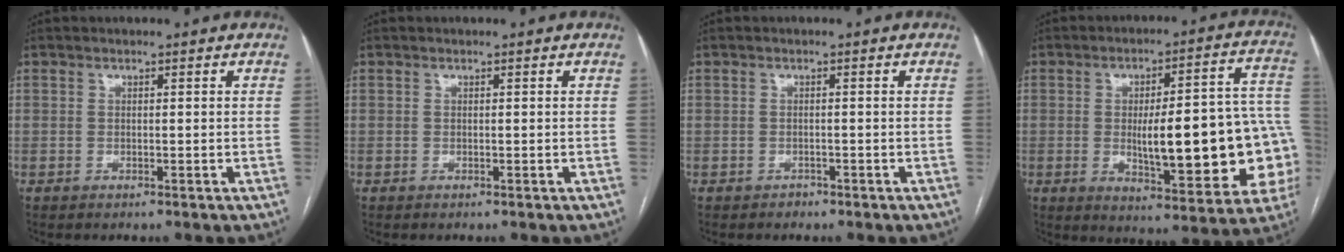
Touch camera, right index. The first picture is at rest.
{"total": 0.0}
{"total": 0.8, "force": [-0.6, 0.5, 0.0], "torque": [-0.003, 0.002, -0.013]}
{"total": 21.4, "force": [-2.6, 5.1, 20.7], "torque": [-0.210, 0.032, -0.016]}